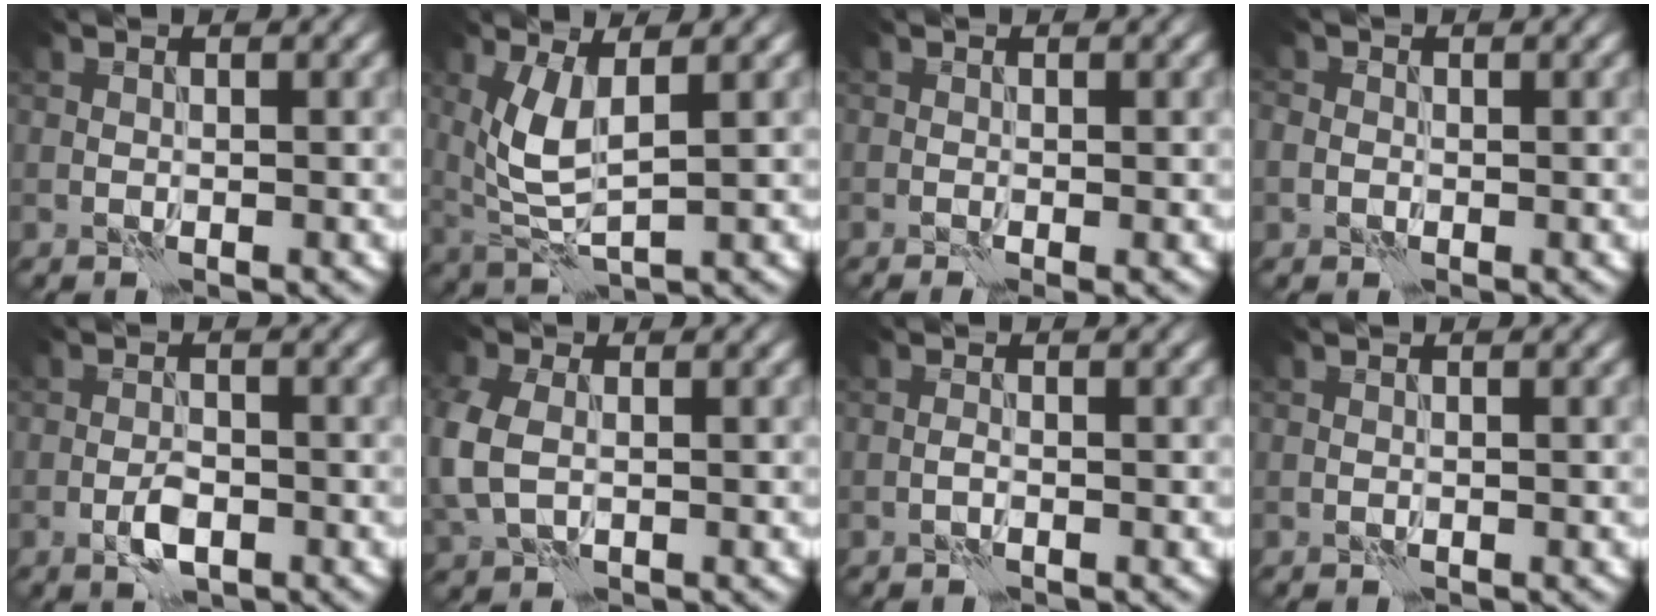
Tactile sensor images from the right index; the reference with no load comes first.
{"total": 4.5, "force": [1.1, 1.7, 4.0], "torque": [-0.095, -0.005, 0.029]}
{"total": 1.1, "force": [-0.4, 0.2, 1.0], "torque": [-0.017, -0.004, -0.006]}
{"total": 1.2, "force": [-0.1, 1.1, 0.3], "torque": [0.000, -0.002, -0.005]}
{"total": 2.4, "force": [-1.2, 1.0, 1.9], "torque": [-0.034, 0.002, -0.025]}
{"total": 4.9, "force": [-0.1, 3.7, 3.2], "torque": [-0.099, -0.003, 0.000]}
{"total": 0.5, "force": [-0.4, 0.1, 0.4], "torque": [-0.009, 0.004, -0.008]}
{"total": 0.0}